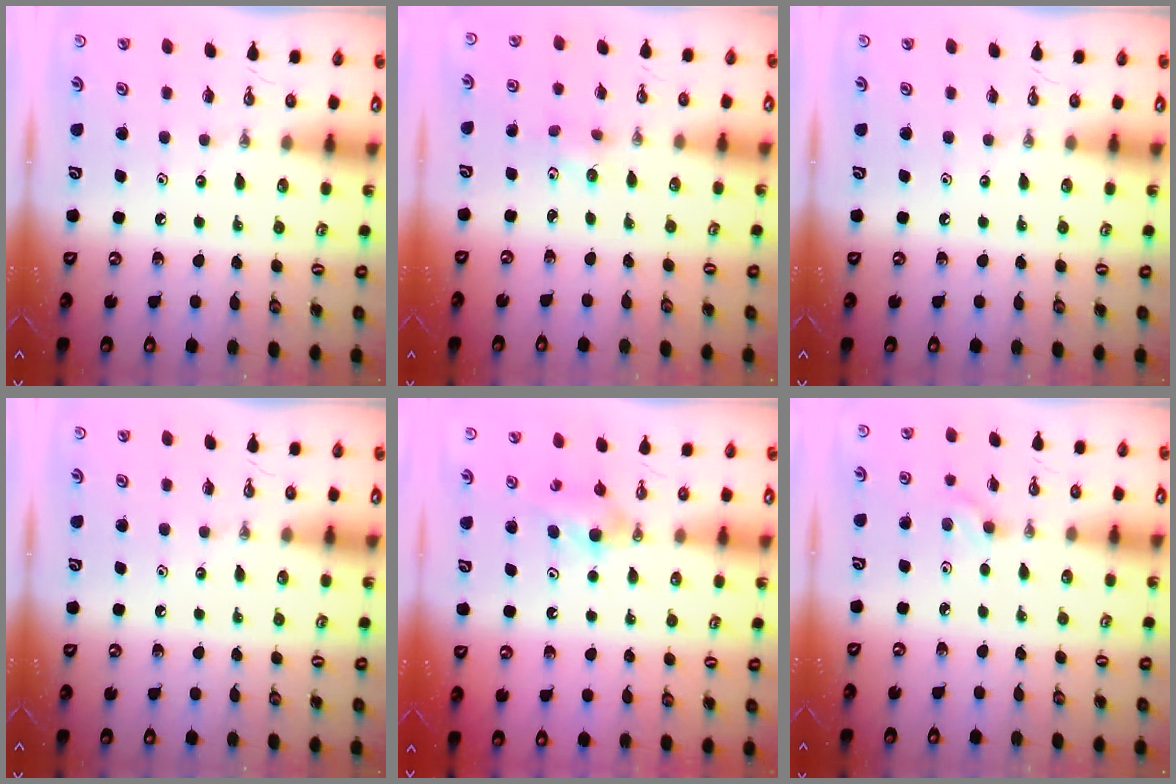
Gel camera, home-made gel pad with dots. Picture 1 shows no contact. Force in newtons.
{"total": 4.7, "press": 4.0, "slide": 2.4}
{"total": 0.0}
{"total": 0.0}
{"total": 4.2, "press": 4.2, "slide": 0.7}
{"total": 2.6, "press": 2.1, "slide": 1.5}